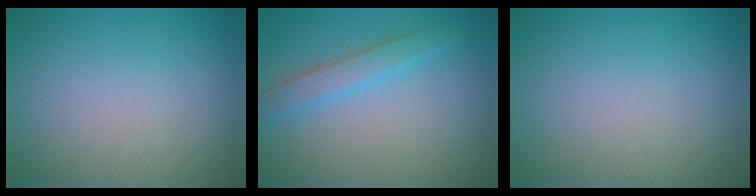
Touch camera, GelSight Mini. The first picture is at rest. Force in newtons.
{"total": 2.4, "press": 2.4, "slide": 0.1}
{"total": 0.0}